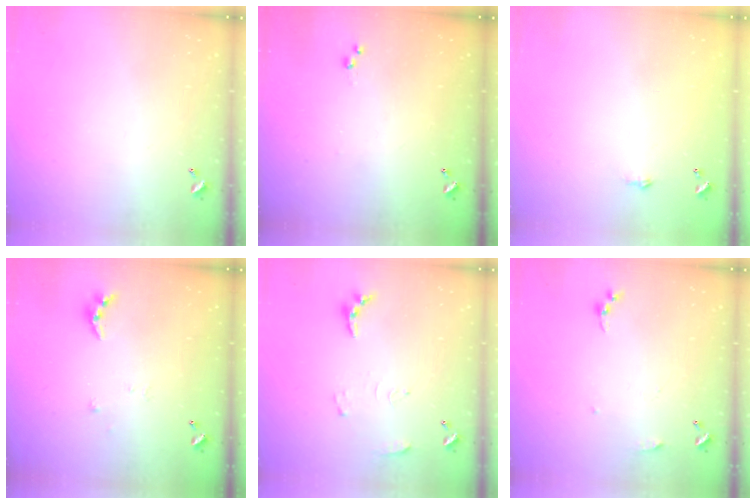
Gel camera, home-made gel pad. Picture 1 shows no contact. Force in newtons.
{"total": 3.0, "press": 3.0, "slide": 0.4}
{"total": 1.8, "press": 1.8, "slide": 0.3}
{"total": 3.3, "press": 3.3, "slide": 0.4}
{"total": 6.2, "press": 6.2, "slide": 0.5}
{"total": 5.1, "press": 5.0, "slide": 0.6}